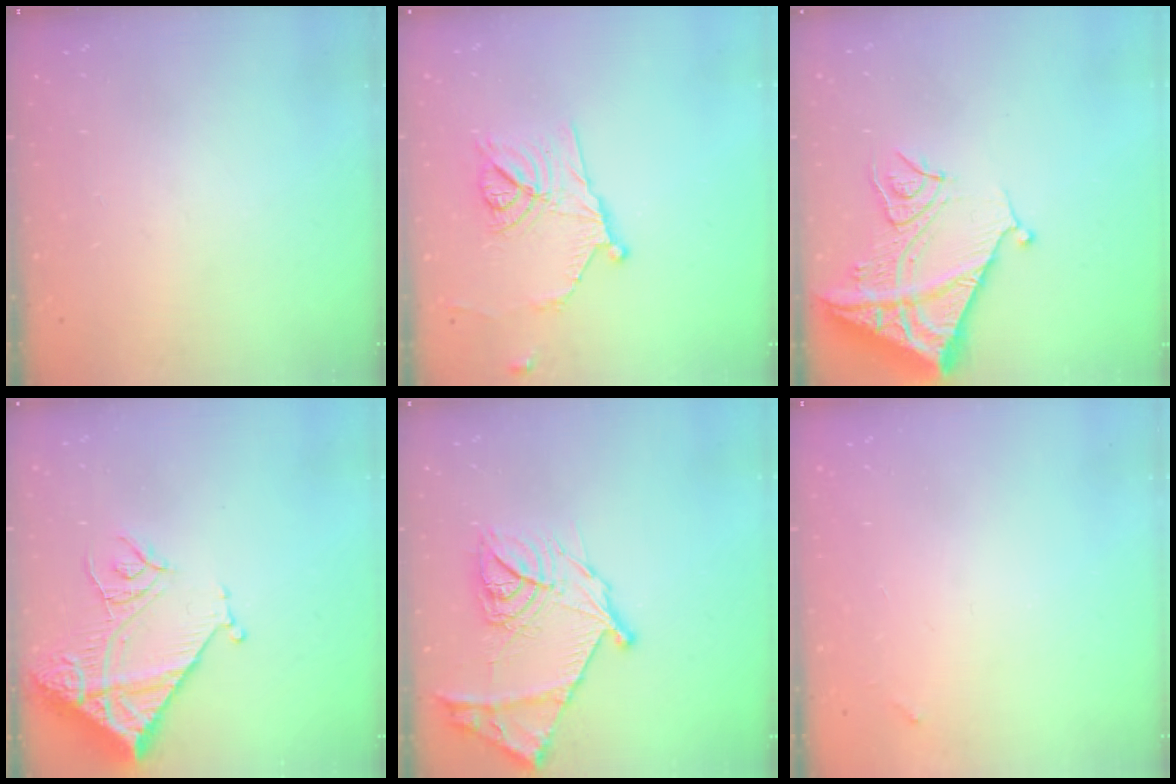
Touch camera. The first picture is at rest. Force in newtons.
{"total": 13.6, "press": 13.4, "slide": 2.4}
{"total": 13.8, "press": 13.7, "slide": 1.4}
{"total": 14.9, "press": 14.8, "slide": 1.6}
{"total": 19.1, "press": 19.0, "slide": 1.8}
{"total": 3.7, "press": 3.7, "slide": 0.2}